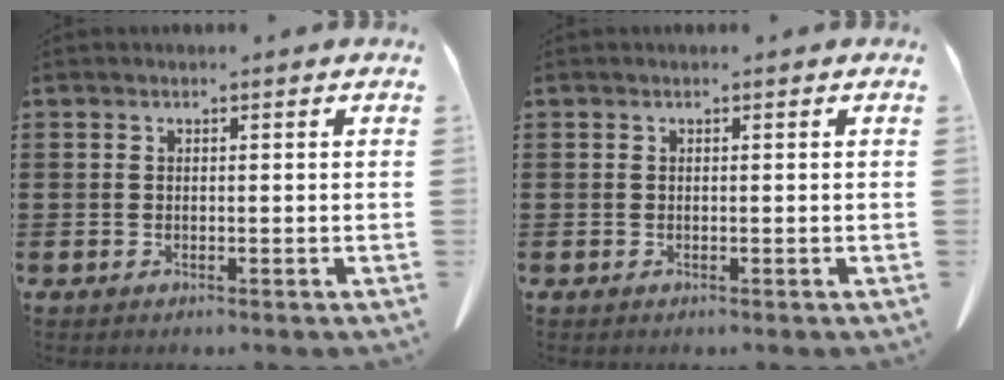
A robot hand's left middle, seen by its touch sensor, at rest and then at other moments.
{"total": 0.0}